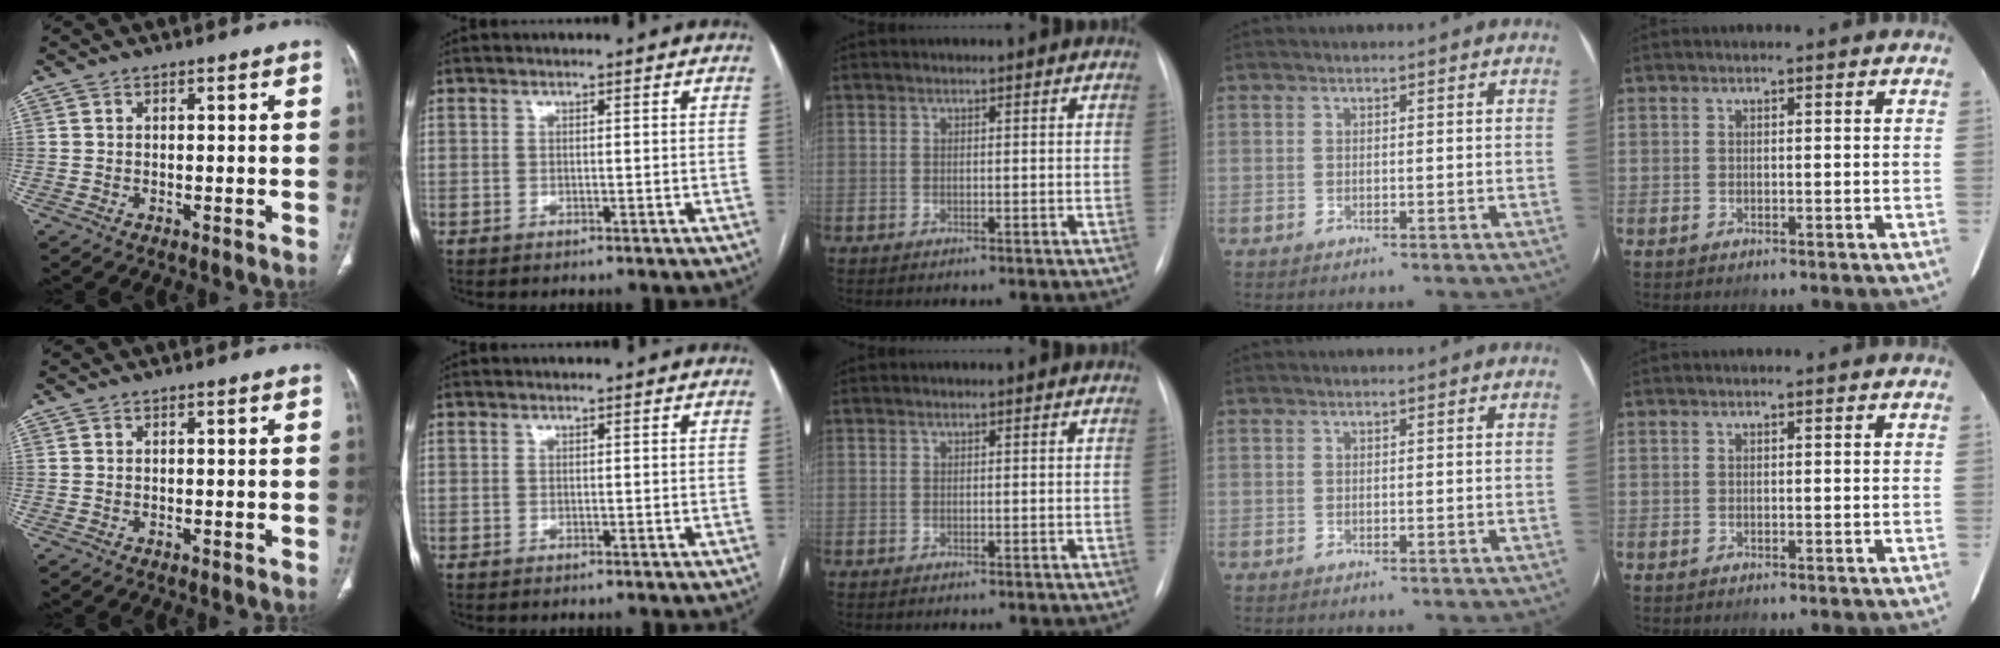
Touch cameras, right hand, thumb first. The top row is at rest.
{}